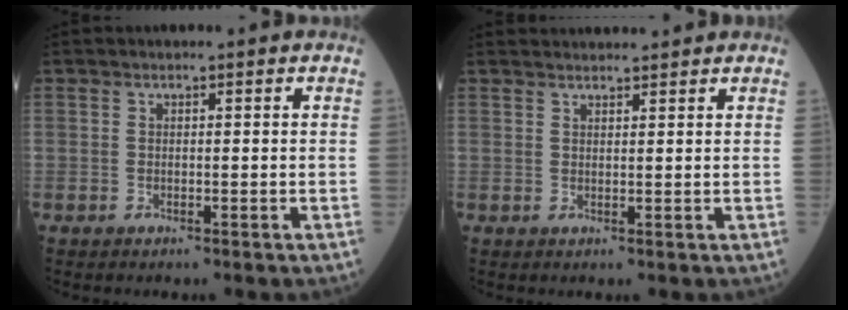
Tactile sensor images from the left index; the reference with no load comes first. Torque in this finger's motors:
{"motor_torque": [-0.32, -0.70, 0.00, 0.00]}